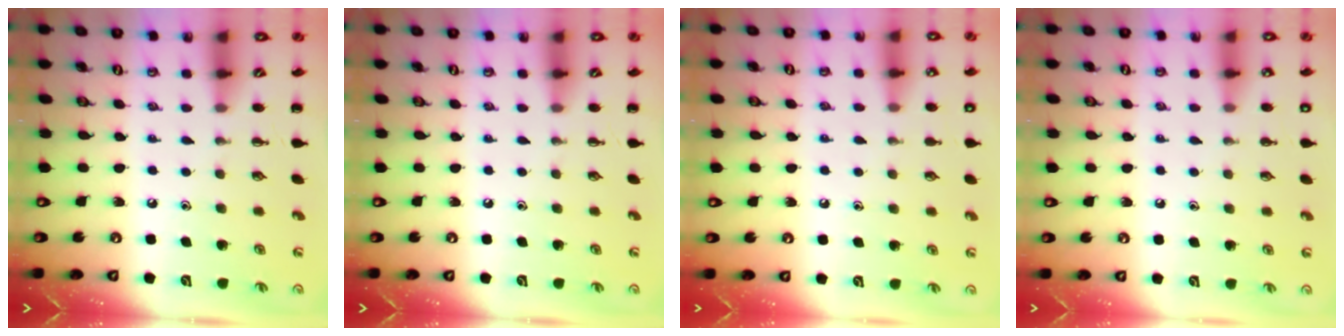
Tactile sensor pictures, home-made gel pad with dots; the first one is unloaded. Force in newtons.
{"total": 0.0}
{"total": 6.2, "press": 5.9, "slide": 1.9}
{"total": 2.1, "press": 2.0, "slide": 0.6}